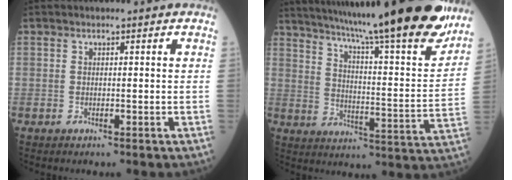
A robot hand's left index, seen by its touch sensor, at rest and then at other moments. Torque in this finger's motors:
{"motor_torque": [0.58, -0.58, 0.92, 0.21]}